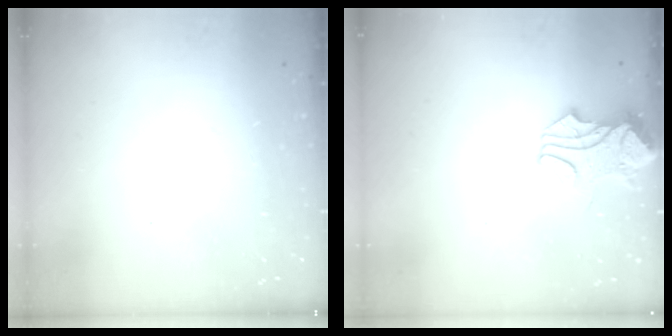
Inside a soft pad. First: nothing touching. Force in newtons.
{"total": 1.9, "press": 1.8, "slide": 0.8}